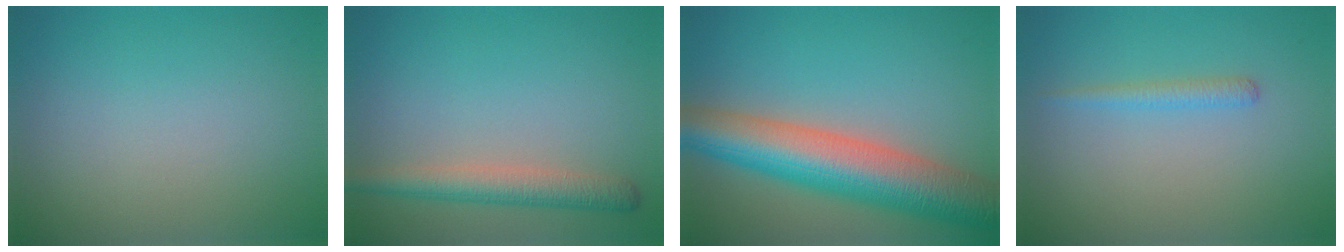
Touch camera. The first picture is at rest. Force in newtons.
{"total": 3.4, "press": 3.4, "slide": 0.1}
{"total": 10.3, "press": 10.3, "slide": 0.6}
{"total": 1.3, "press": 1.3, "slide": 0.0}